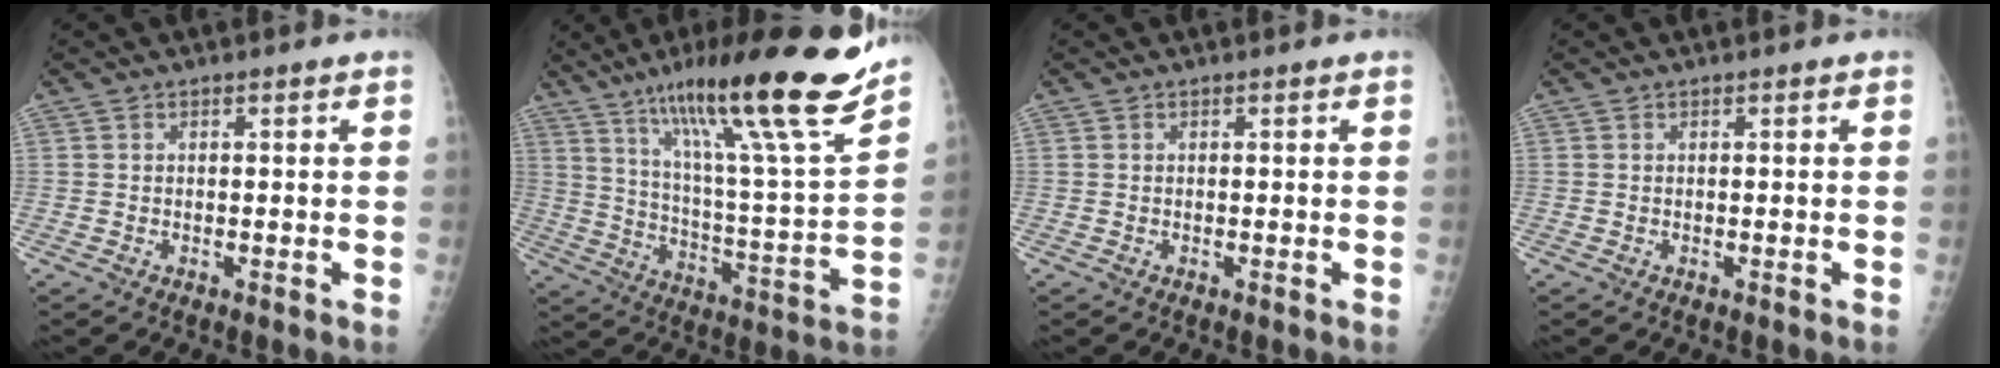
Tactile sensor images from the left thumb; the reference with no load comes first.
{"total": 26.0, "force": [18.2, 2.1, 18.4], "torque": [-0.273, -0.073, 0.293]}
{"total": 0.0}
{"total": 0.0}